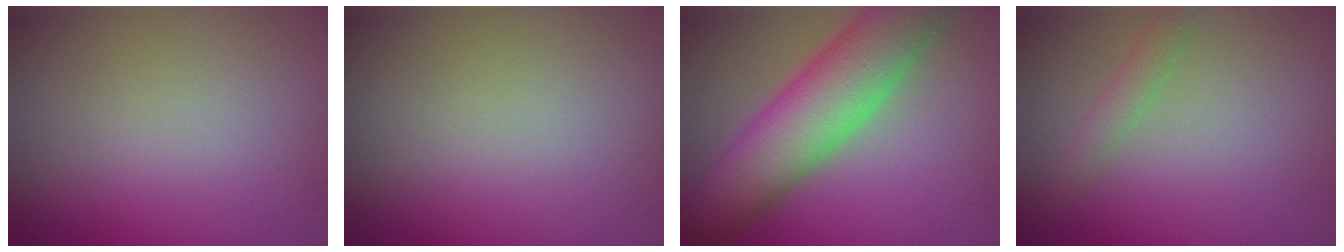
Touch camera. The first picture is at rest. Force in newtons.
{"total": 0.0}
{"total": 9.9, "press": 9.9, "slide": 0.6}
{"total": 1.5, "press": 1.5, "slide": 0.1}